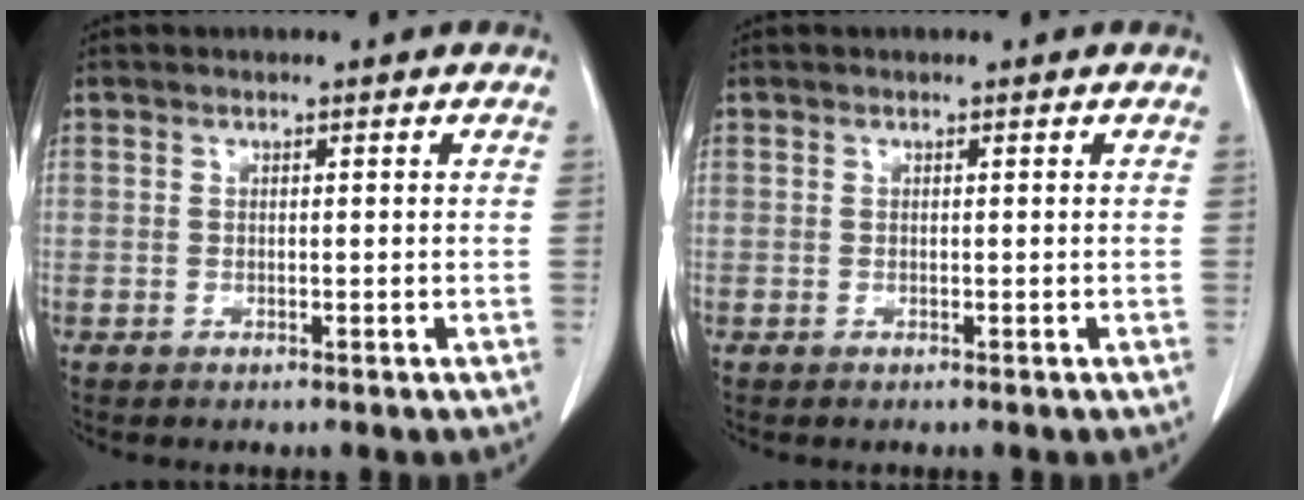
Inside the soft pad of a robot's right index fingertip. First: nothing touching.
{"total": 0.0}